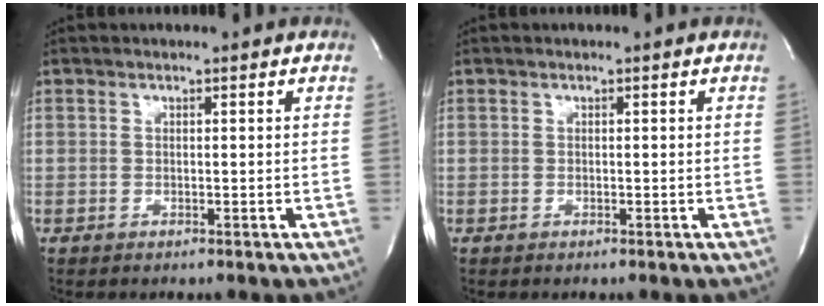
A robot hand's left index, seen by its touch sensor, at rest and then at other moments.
{"total": 0.0}